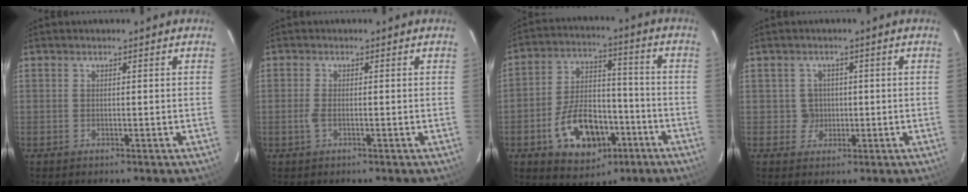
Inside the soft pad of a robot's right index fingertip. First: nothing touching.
{"total": 1.9, "force": [-0.7, 0.6, 1.7], "torque": [-0.039, -0.001, -0.013]}
{"total": 15.0, "force": [-6.8, 9.2, 9.8], "torque": [-0.189, 0.022, -0.094]}
{"total": 3.0, "force": [-0.1, 3.0, -0.1], "torque": [0.006, 0.014, 0.002]}